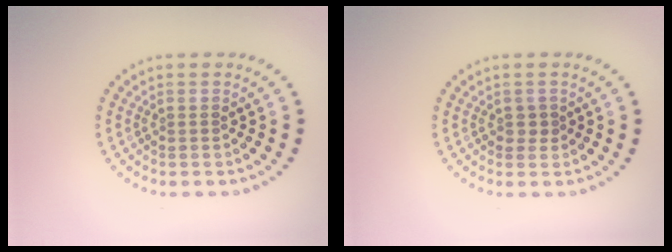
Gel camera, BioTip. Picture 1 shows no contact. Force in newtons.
{"total": 1.0, "press": 0.9, "slide": 0.3}